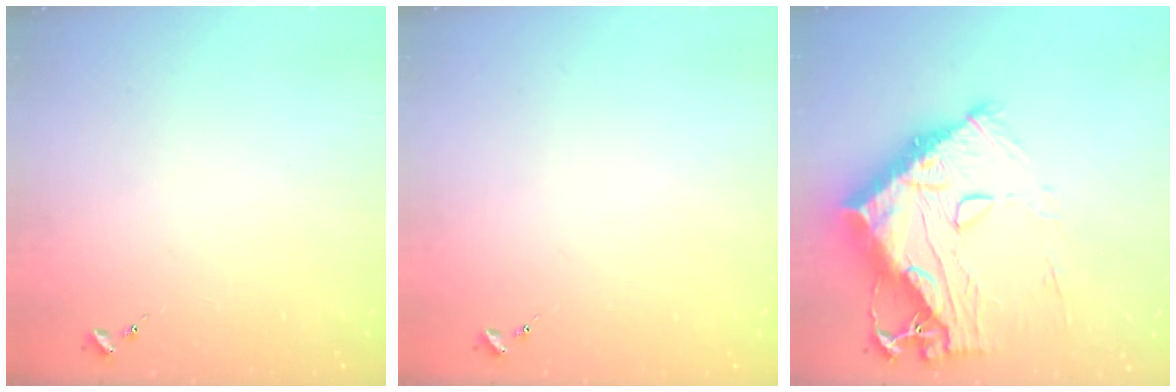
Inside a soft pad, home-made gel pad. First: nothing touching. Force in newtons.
{"total": 0.0}
{"total": 23.2, "press": 23.1, "slide": 2.2}